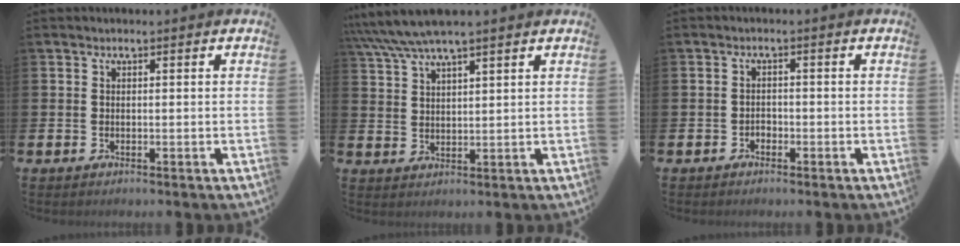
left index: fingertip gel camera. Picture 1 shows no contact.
{"total": 6.7, "force": [5.9, 0.8, 3.1], "torque": [-0.074, -0.020, 0.104]}
{"total": 1.3, "force": [-0.9, 0.9, 0.1], "torque": [-0.005, 0.002, -0.021]}